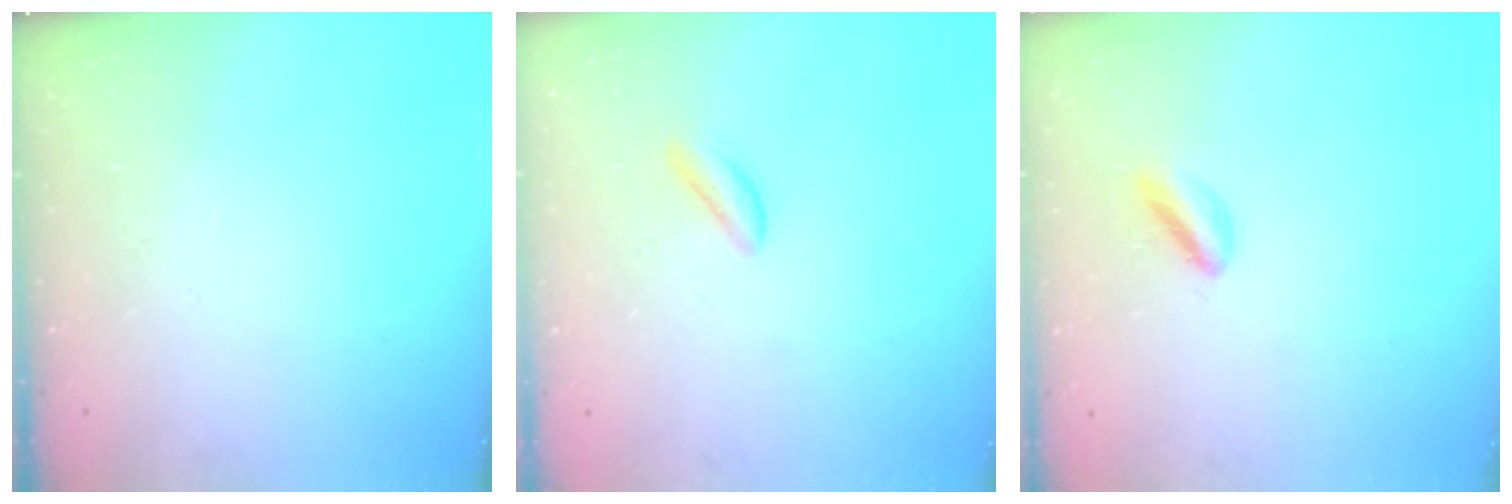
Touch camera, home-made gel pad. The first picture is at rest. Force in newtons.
{"total": 1.4, "press": 1.4, "slide": 0.4}
{"total": 3.4, "press": 3.1, "slide": 1.5}